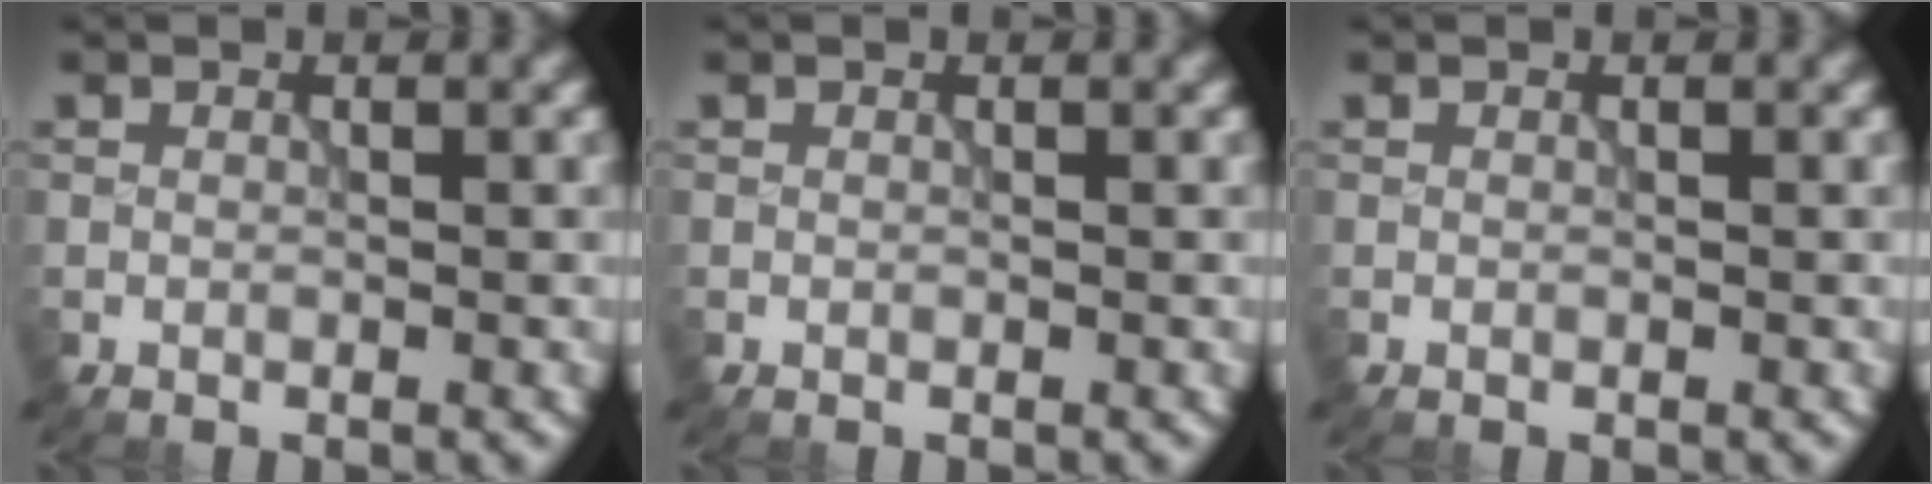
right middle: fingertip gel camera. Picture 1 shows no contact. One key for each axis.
{"total": 0.0}
{"total": 0.0}